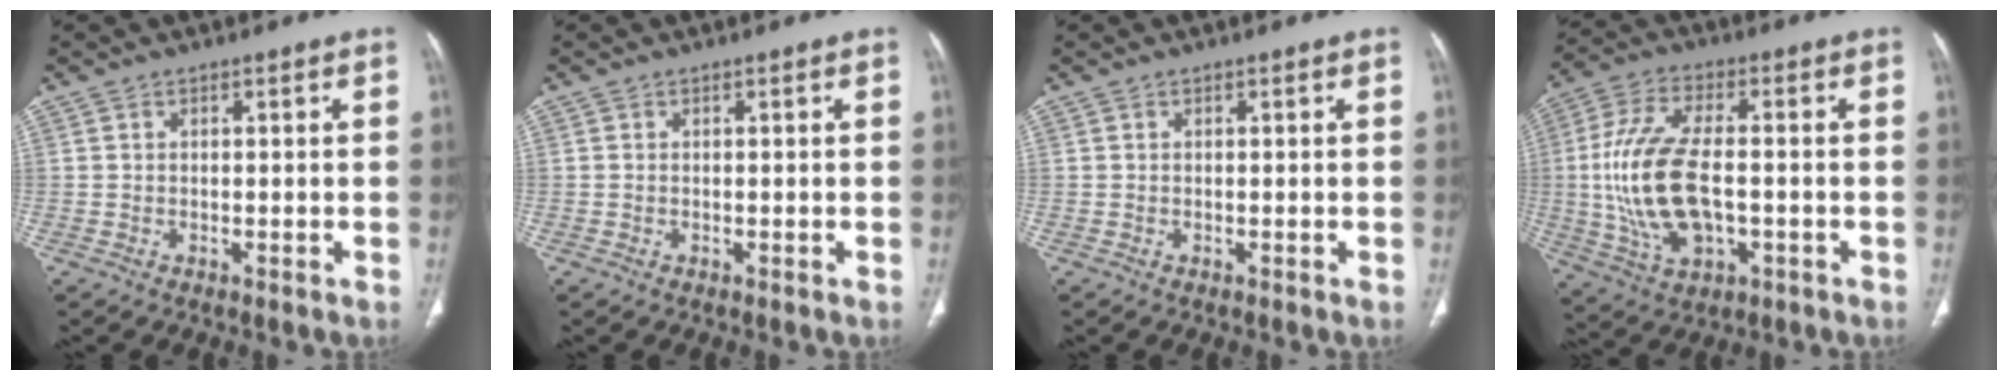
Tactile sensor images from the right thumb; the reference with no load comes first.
{"total": 0.0}
{"total": 0.0}
{"total": 16.9, "force": [-1.3, 8.5, 14.5], "torque": [-0.298, 0.007, -0.016]}